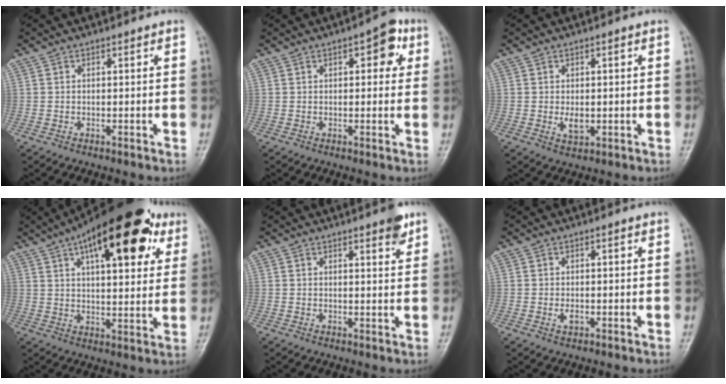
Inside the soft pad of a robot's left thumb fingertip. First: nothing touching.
{"total": 5.4, "force": [2.0, 2.6, 4.4], "torque": [-0.030, 0.002, 0.015]}
{"total": 3.3, "force": [-0.3, 1.8, 2.7], "torque": [-0.040, -0.005, 0.000]}
{"total": 23.4, "force": [11.4, 9.5, 18.0], "torque": [-0.241, -0.003, 0.165]}
{"total": 3.4, "force": [2.2, 0.7, 2.4], "torque": [-0.025, -0.012, 0.027]}
{"total": 1.7, "force": [-0.4, 0.9, 1.4], "torque": [-0.024, 0.001, -0.007]}